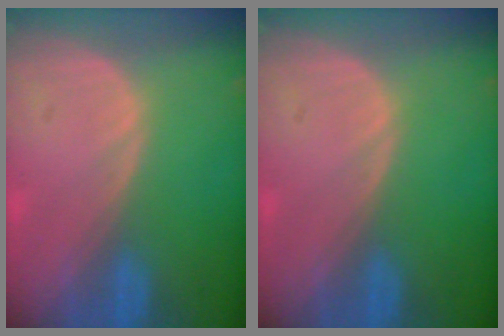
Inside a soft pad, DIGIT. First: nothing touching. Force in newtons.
{"total": 0.0}